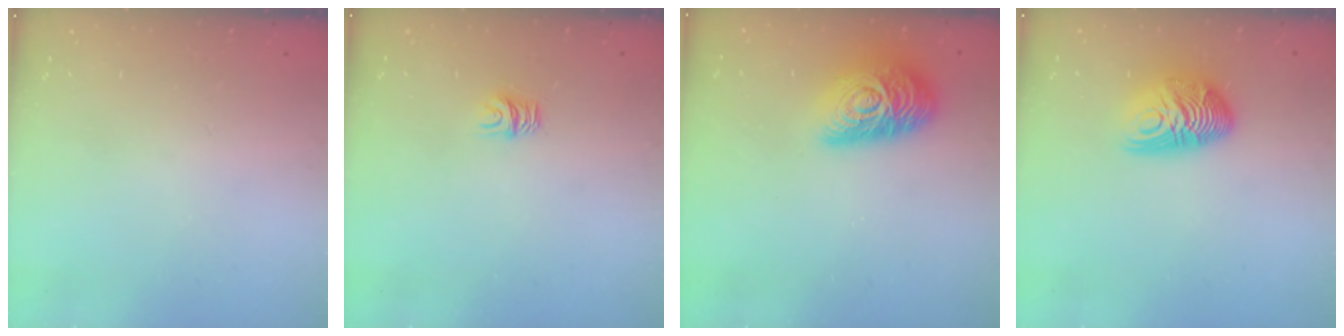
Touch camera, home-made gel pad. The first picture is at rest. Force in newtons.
{"total": 5.8, "press": 5.8, "slide": 0.6}
{"total": 17.2, "press": 17.2, "slide": 0.7}
{"total": 11.7, "press": 11.7, "slide": 0.5}